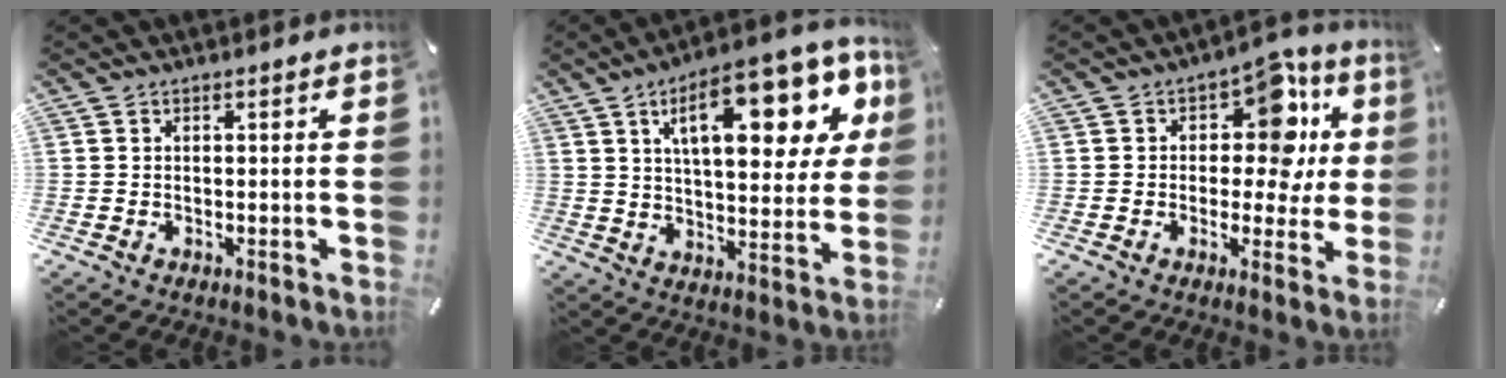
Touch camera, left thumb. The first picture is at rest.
{"total": 22.6, "force": [9.6, 9.4, 18.2], "torque": [-0.267, -0.030, 0.144]}
{"total": 14.1, "force": [4.9, 8.4, 10.2], "torque": [-0.137, -0.029, 0.081]}